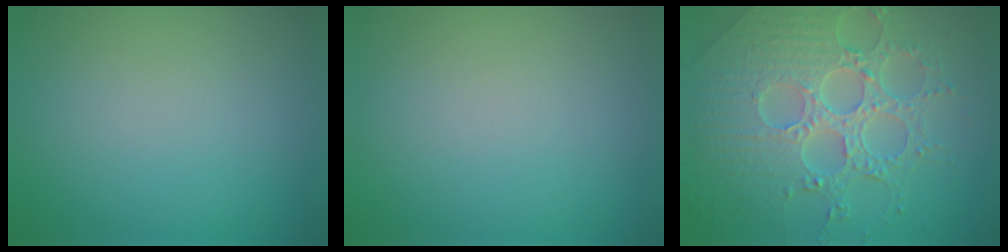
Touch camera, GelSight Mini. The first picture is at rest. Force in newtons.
{"total": 0.0}
{"total": 8.1, "press": 6.0, "slide": 5.4}